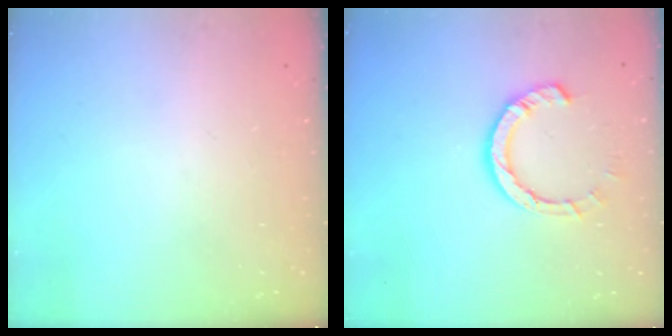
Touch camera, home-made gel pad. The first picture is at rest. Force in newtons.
{"total": 9.0, "press": 8.9, "slide": 1.2}